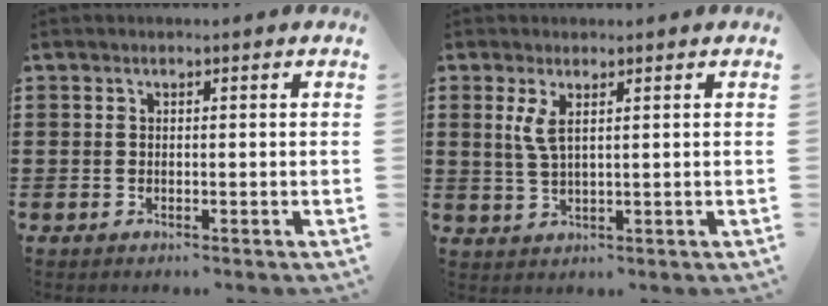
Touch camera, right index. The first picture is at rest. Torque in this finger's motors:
{"motor_torque": [0.53, 0.08, 0.29, 0.04]}